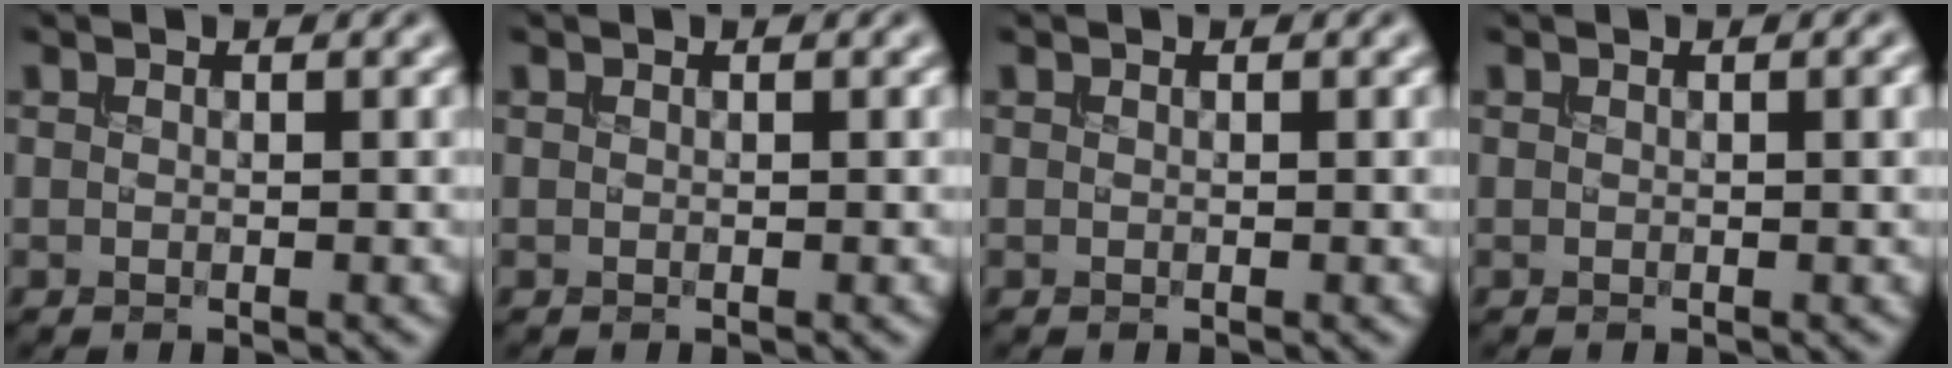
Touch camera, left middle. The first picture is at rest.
{"total": 0.0}
{"total": 0.0}
{"total": 1.1, "force": [0.3, 0.3, 1.0], "torque": [-0.010, 0.005, 0.002]}